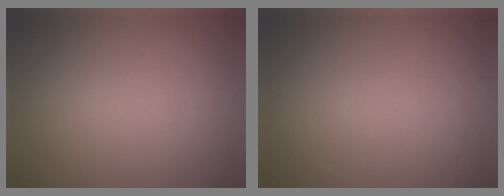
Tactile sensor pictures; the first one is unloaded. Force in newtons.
{"total": 0.0}